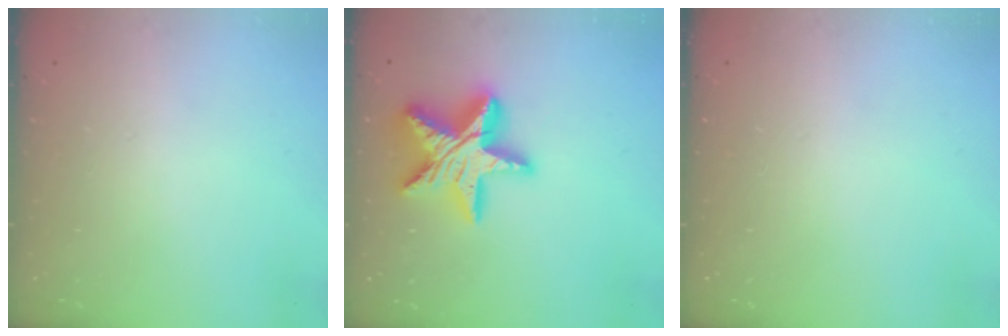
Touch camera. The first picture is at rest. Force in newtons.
{"total": 22.8, "press": 22.7, "slide": 2.0}
{"total": 0.0}